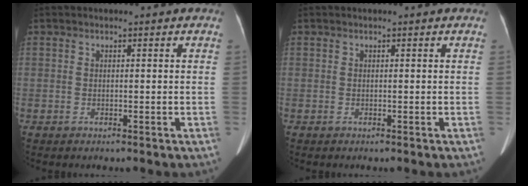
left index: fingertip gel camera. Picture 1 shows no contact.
{"total": 0.0}